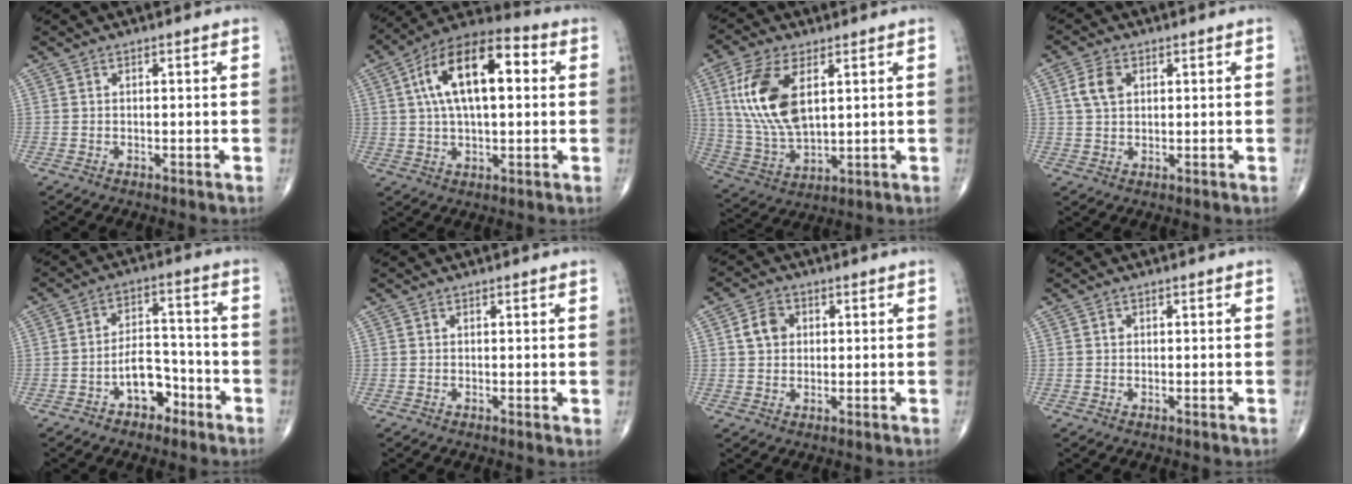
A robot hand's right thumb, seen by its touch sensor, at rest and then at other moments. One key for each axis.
{"total": 17.5, "fx": 3.7, "fy": 8.3, "fz": 15.0, "tx": -0.241, "ty": 0.028, "tz": 0.052}
{"total": 15.1, "fx": 4.4, "fy": 7.6, "fz": 12.3, "tx": -0.250, "ty": -0.014, "tz": 0.094}
{"total": 4.8, "fx": 1.5, "fy": 3.2, "fz": 3.2, "tx": -0.060, "ty": 0.001, "tz": 0.027}
{"total": 7.6, "fx": -4.0, "fy": 4.7, "fz": 4.4, "tx": -0.046, "ty": 0.045, "tz": -0.066}
{"total": 0.7, "fx": 0.2, "fy": 0.2, "fz": 0.7, "tx": -0.011, "ty": -0.002, "tz": 0.000}
{"total": 4.7, "fx": 1.0, "fy": 3.8, "fz": 2.5, "tx": -0.035, "ty": 0.005, "tz": 0.014}
{"total": 0.5, "fx": 0.1, "fy": 0.5, "fz": 0.2, "tx": 0.000, "ty": 0.001, "tz": 0.001}